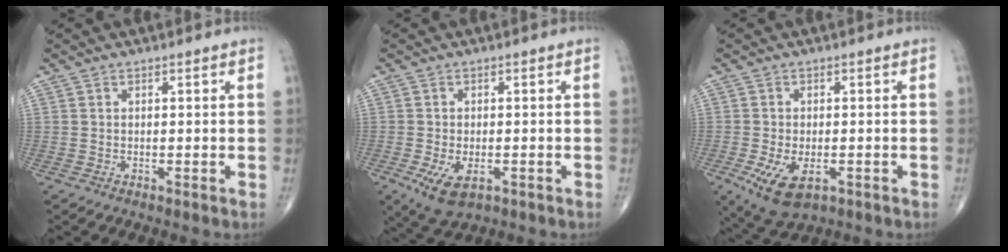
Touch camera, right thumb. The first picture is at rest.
{"total": 6.3, "force": [-2.4, 3.2, 4.8], "torque": [-0.088, -0.006, -0.031]}
{"total": 8.3, "force": [-3.1, 4.3, 6.4], "torque": [-0.117, -0.007, -0.043]}